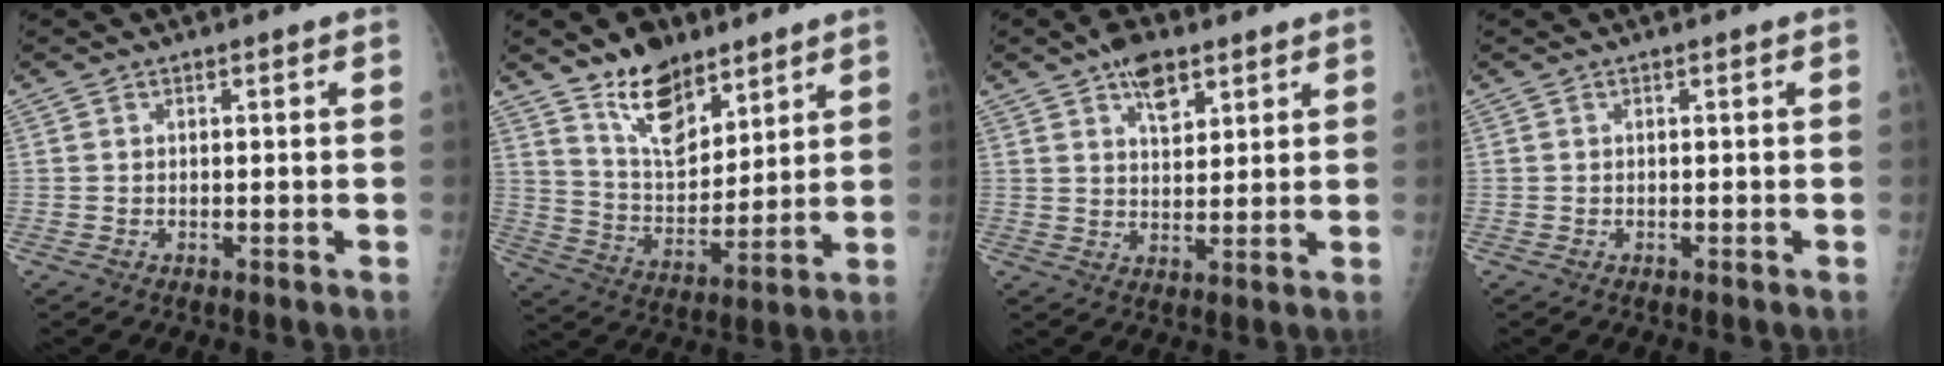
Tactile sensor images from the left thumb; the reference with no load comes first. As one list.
[{"total": 13.0, "force": [9.1, 6.5, 6.7], "torque": [-0.081, -0.068, 0.170]}, {"total": 7.2, "force": [4.2, 3.7, 4.4], "torque": [-0.050, -0.019, 0.066]}, {"total": 0.0}]